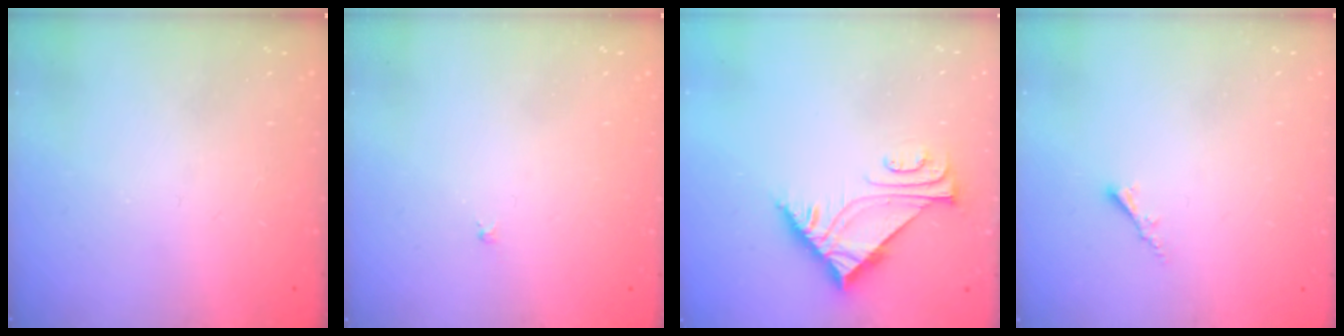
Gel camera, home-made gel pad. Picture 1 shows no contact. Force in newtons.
{"total": 1.0, "press": 0.9, "slide": 0.3}
{"total": 6.4, "press": 6.4, "slide": 0.1}
{"total": 1.8, "press": 1.7, "slide": 0.5}